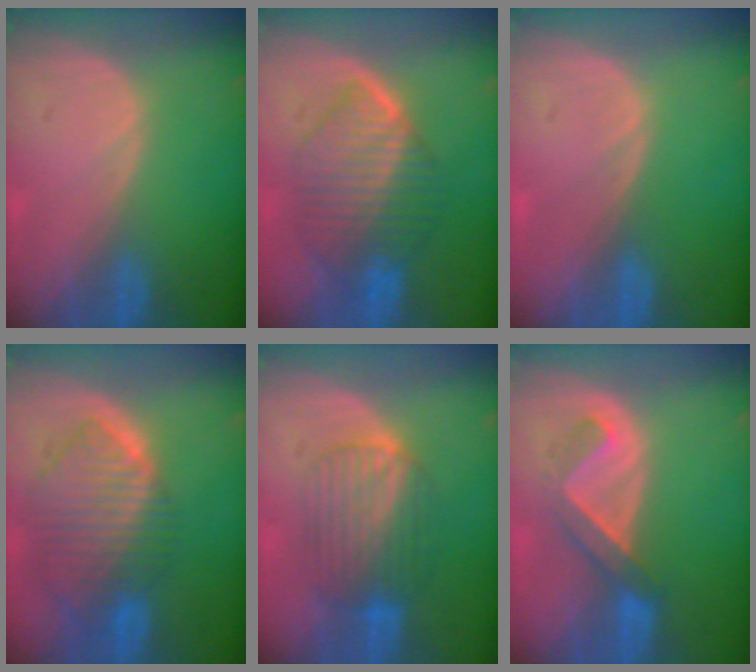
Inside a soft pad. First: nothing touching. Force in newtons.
{"total": 8.7, "press": 8.6, "slide": 0.6}
{"total": 0.0}
{"total": 9.9, "press": 8.5, "slide": 5.1}
{"total": 6.7, "press": 6.7, "slide": 0.3}
{"total": 5.1, "press": 4.7, "slide": 2.0}